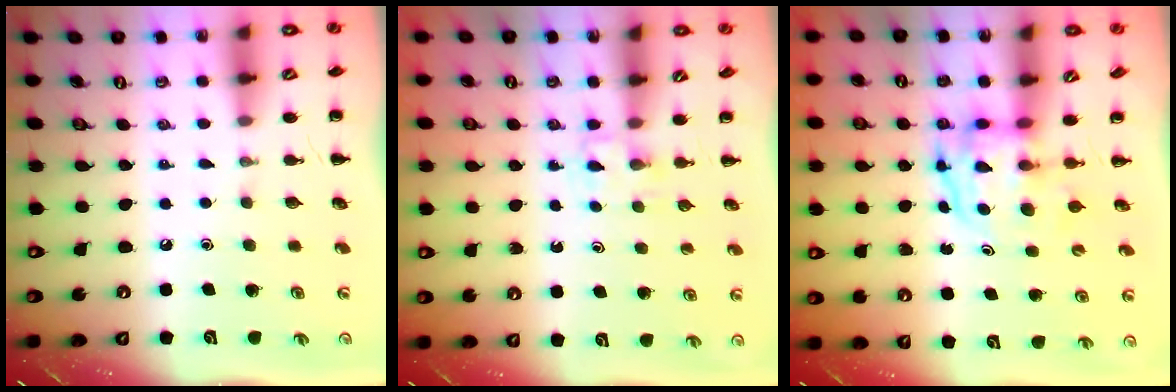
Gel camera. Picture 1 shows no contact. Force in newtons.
{"total": 2.8, "press": 2.6, "slide": 1.1}
{"total": 4.0, "press": 3.9, "slide": 0.7}